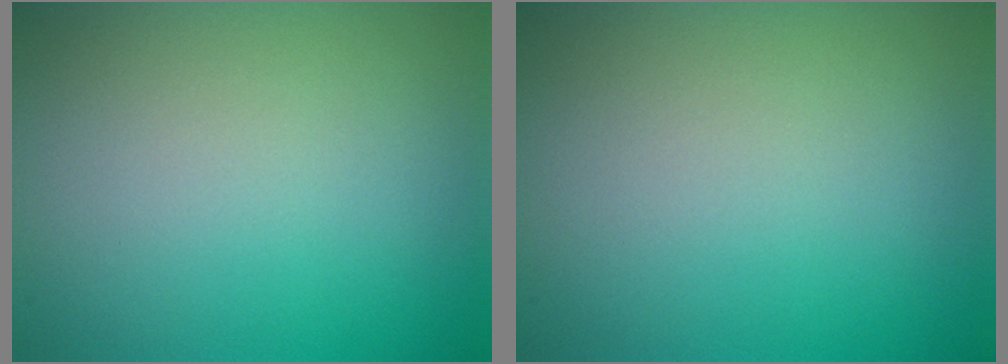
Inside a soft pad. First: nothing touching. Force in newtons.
{"total": 0.0}